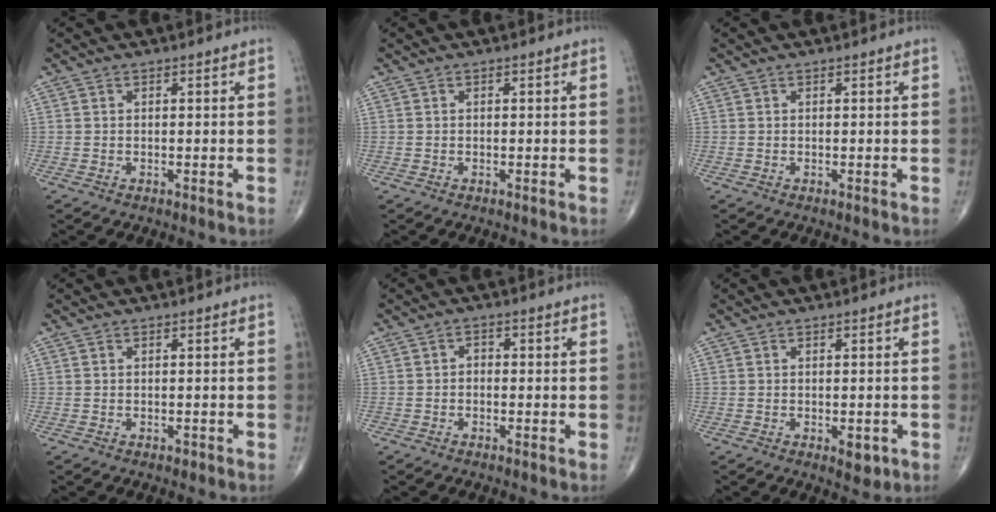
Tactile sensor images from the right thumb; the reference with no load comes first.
{"total": 0.0}
{"total": 0.0}
{"total": 0.6, "force": [-0.3, 0.4, 0.3], "torque": [-0.003, 0.001, -0.005]}
{"total": 1.7, "force": [-0.4, 1.4, 0.9], "torque": [-0.001, 0.009, -0.012]}
{"total": 3.0, "force": [-1.0, 1.6, 2.3], "torque": [-0.021, -0.002, -0.007]}